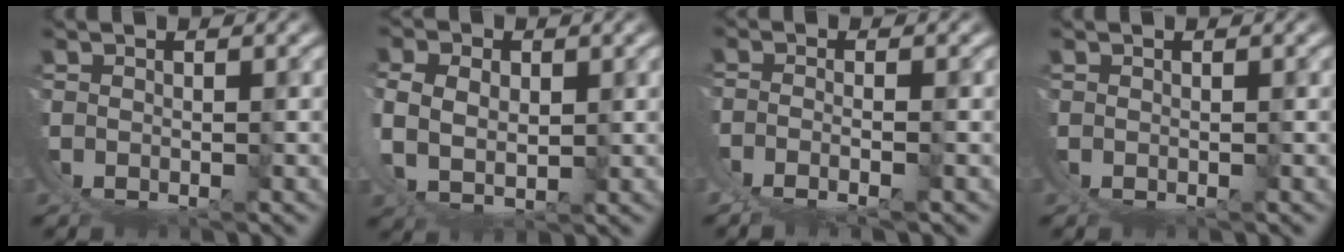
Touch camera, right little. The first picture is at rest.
{"total": 4.6, "force": [2.5, 2.3, 3.0], "torque": [-0.075, -0.013, 0.057]}
{"total": 2.9, "force": [-0.8, 1.0, 2.6], "torque": [-0.058, -0.016, -0.004]}
{"total": 0.0}